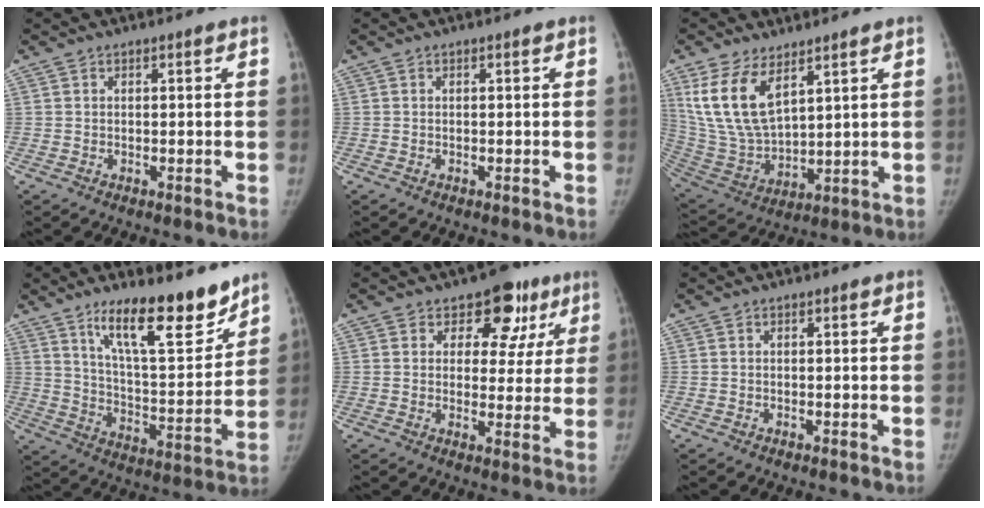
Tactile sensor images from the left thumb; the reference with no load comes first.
{"total": 0.0}
{"total": 14.2, "force": [7.3, 6.8, 10.1], "torque": [-0.191, -0.031, 0.165]}
{"total": 17.7, "force": [12.5, 4.9, 11.4], "torque": [-0.142, -0.092, 0.213]}
{"total": 10.4, "force": [5.6, 7.2, 5.0], "torque": [-0.001, -0.013, 0.069]}
{"total": 0.0}